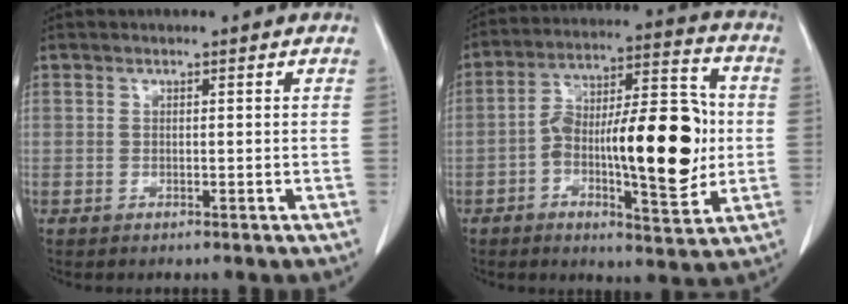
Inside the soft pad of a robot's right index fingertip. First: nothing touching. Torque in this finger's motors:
{"motor_torque": [1.75, -0.39, 0.87, 0.21]}